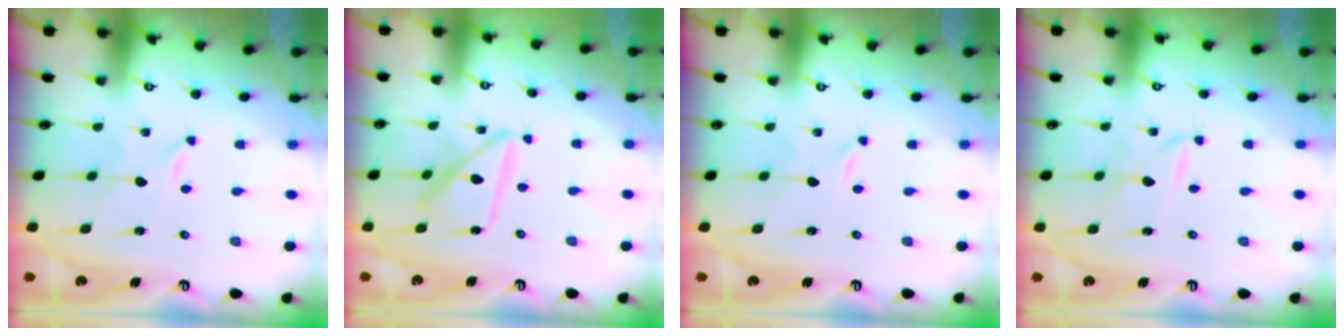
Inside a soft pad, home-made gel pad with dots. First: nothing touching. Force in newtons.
{"total": 14.1, "press": 14.0, "slide": 1.4}
{"total": 0.0}
{"total": 2.6, "press": 2.6, "slide": 0.2}